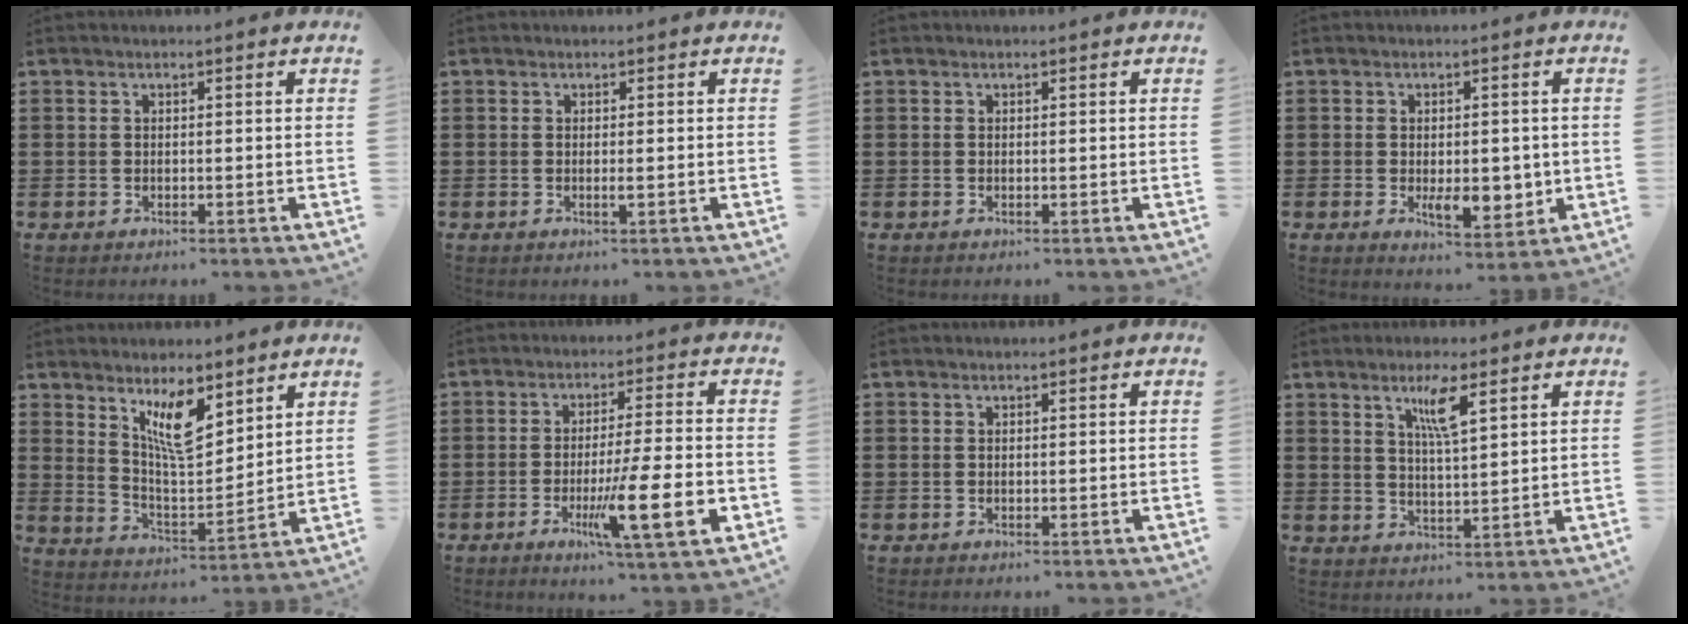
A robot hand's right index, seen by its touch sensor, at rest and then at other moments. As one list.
[{"total": 0.9, "force": [-0.2, -0.1, 0.9], "torque": [-0.017, -0.006, -0.002]}, {"total": 0.0}, {"total": 6.3, "force": [-0.9, 3.0, 5.5], "torque": [-0.078, -0.006, -0.019]}, {"total": 8.4, "force": [5.5, 2.6, 5.7], "torque": [-0.110, -0.021, 0.096]}, {"total": 13.0, "force": [-4.0, 1.6, 12.3], "torque": [-0.210, -0.015, -0.068]}, {"total": 0.0}, {"total": 5.2, "force": [2.9, 0.8, 4.2], "torque": [-0.083, 0.003, 0.045]}]